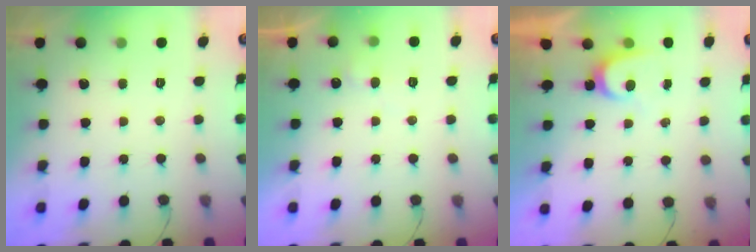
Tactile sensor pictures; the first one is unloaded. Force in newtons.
{"total": 5.1, "press": 5.1, "slide": 0.3}
{"total": 4.0, "press": 4.0, "slide": 0.3}